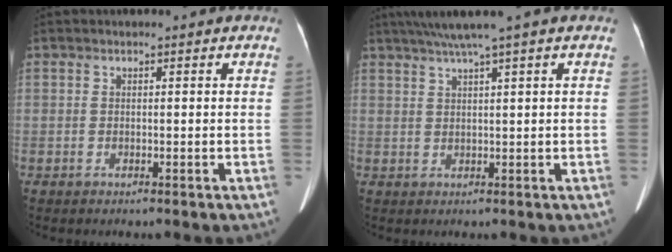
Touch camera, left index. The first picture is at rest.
{"total": 5.0, "force": [3.5, -1.1, 3.4], "torque": [-0.063, 0.019, 0.066]}